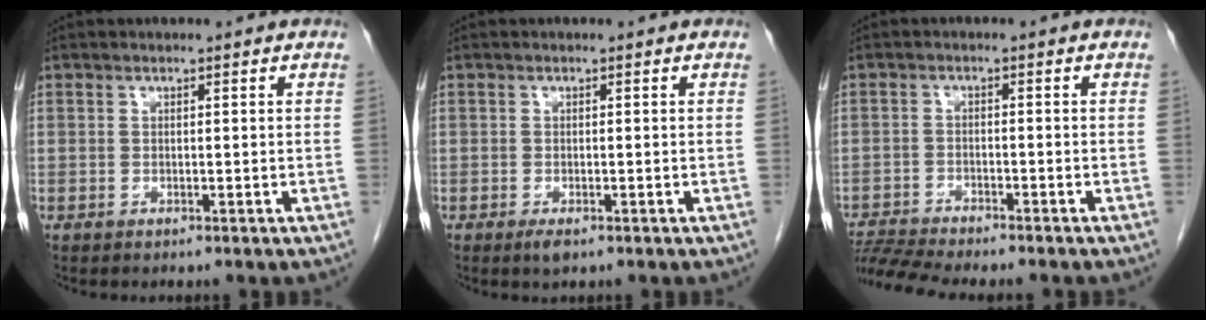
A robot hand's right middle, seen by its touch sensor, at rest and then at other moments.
{"total": 1.3, "force": [-0.8, 0.5, 1.0], "torque": [-0.017, -0.002, -0.010]}
{"total": 8.2, "force": [-7.7, -0.2, 2.9], "torque": [-0.050, -0.004, -0.126]}